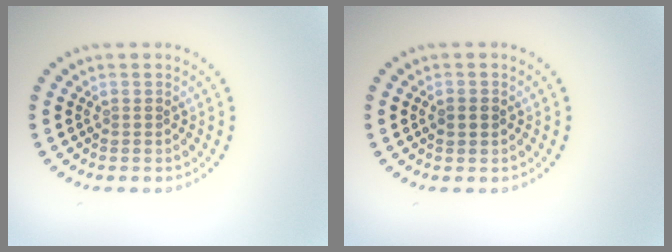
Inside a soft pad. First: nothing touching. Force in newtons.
{"total": 1.8, "press": 1.8, "slide": 0.1}